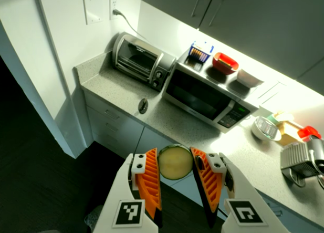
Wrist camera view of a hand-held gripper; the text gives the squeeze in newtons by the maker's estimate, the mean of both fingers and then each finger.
{"total": 10.5, "left": 10.8, "right": 10.3}